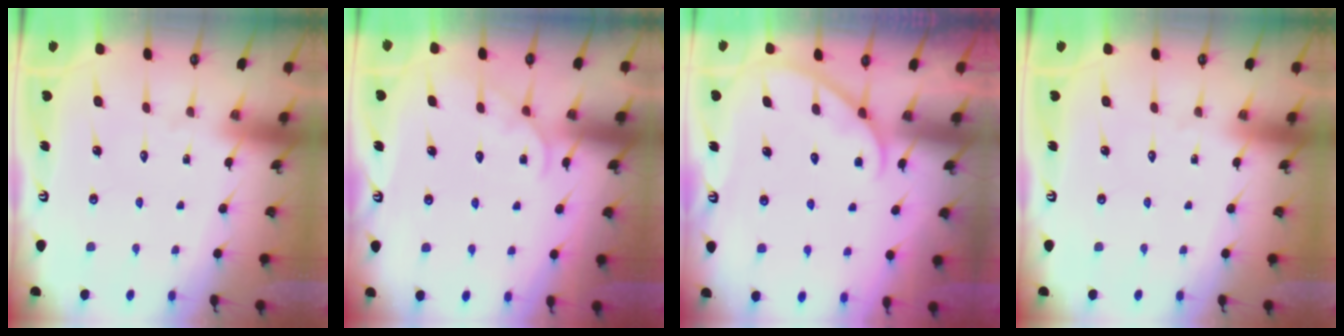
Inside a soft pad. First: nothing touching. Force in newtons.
{"total": 6.2, "press": 6.2, "slide": 0.4}
{"total": 3.9, "press": 3.8, "slide": 0.3}
{"total": 0.0}